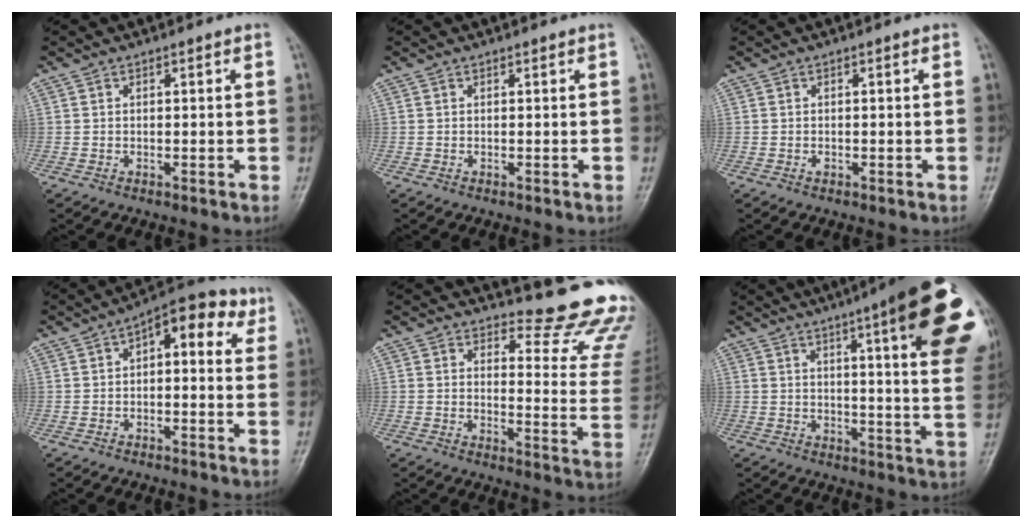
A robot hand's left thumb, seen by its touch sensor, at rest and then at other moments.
{"total": 0.0}
{"total": 0.7, "force": [-0.4, 0.4, 0.5], "torque": [-0.007, 0.009, -0.008]}
{"total": 9.5, "force": [2.9, 4.8, 7.6], "torque": [-0.072, 0.028, 0.026]}
{"total": 16.0, "force": [15.1, 3.2, 4.1], "torque": [-0.002, -0.172, 0.153]}
{"total": 22.9, "force": [9.7, 4.1, 20.3], "torque": [-0.212, -0.020, 0.114]}